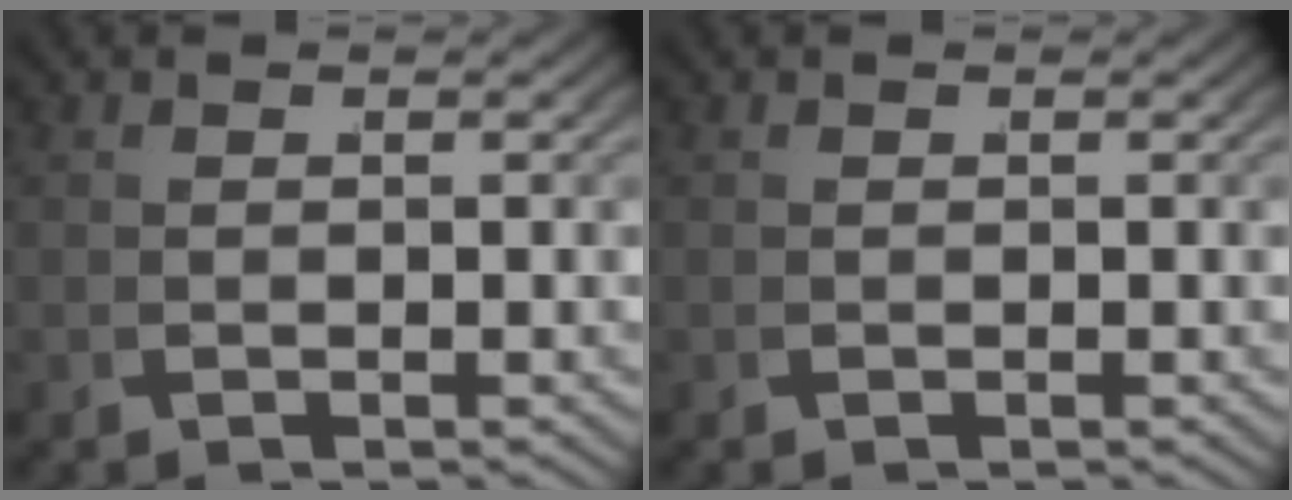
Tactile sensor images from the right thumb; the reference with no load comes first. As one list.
[{"total": 0.0}]